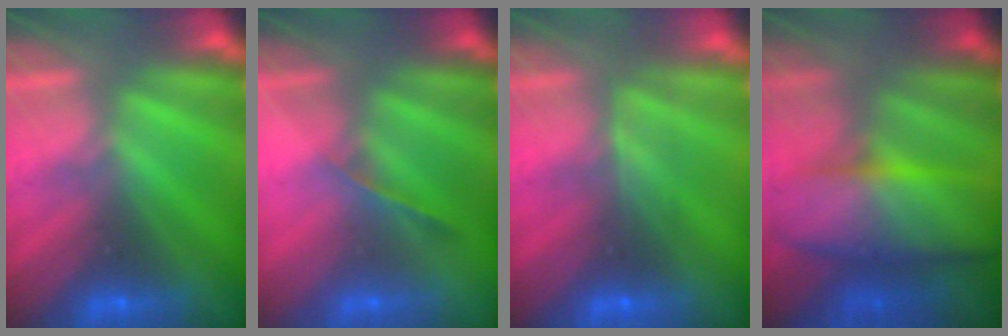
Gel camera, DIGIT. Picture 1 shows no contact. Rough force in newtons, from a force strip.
{"total": 1.2}
{"total": 2.4}
{"total": 7.7}